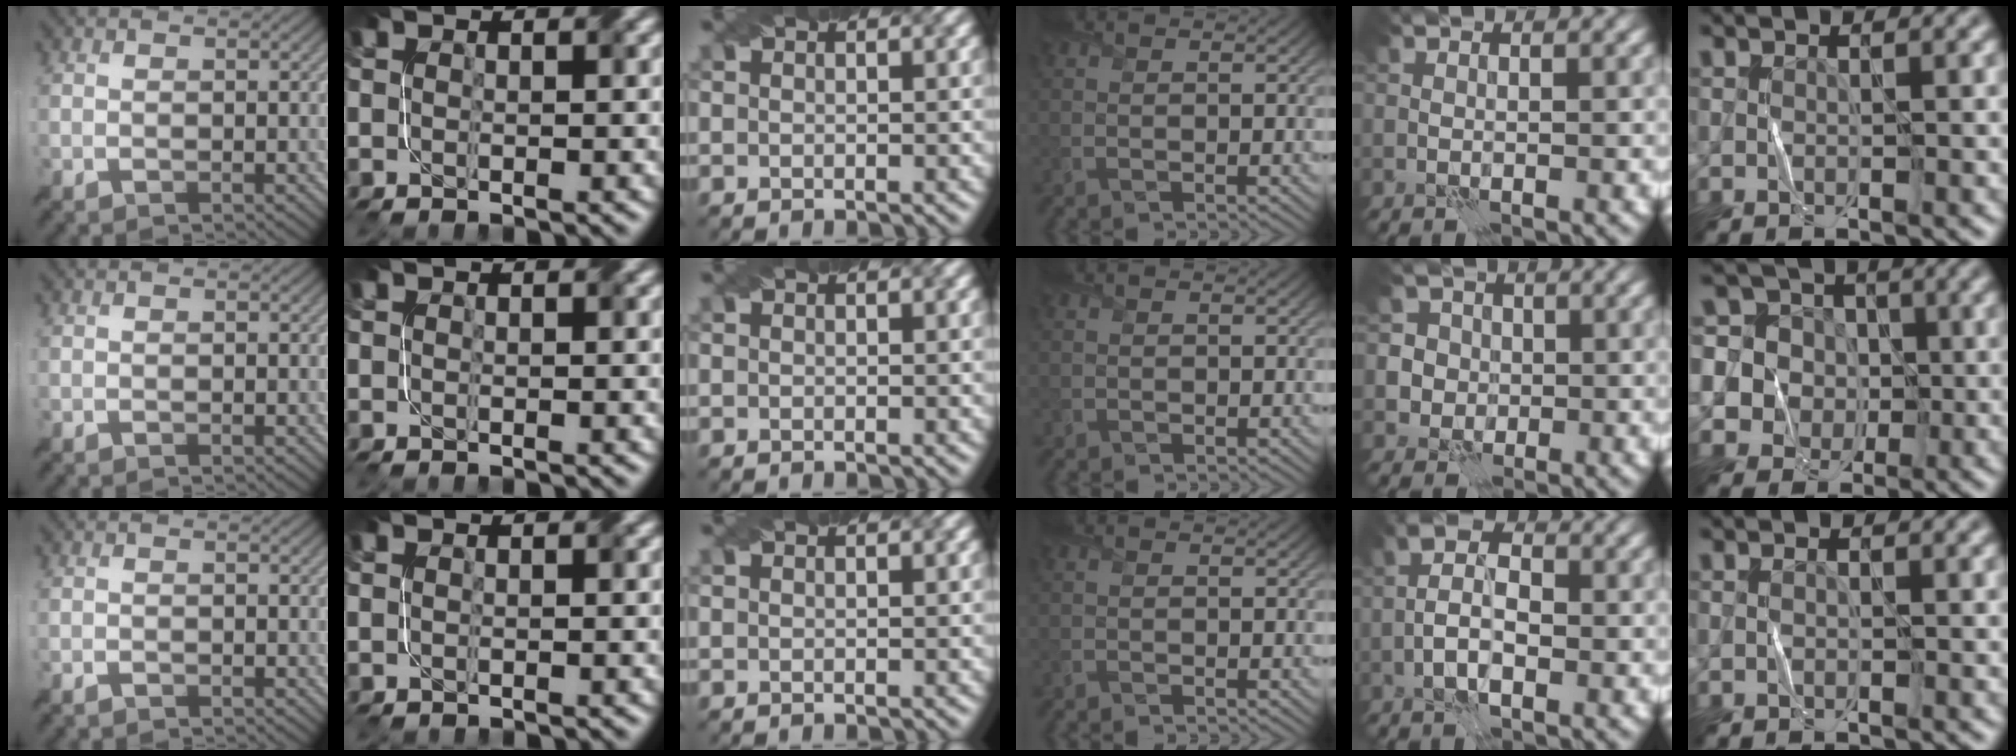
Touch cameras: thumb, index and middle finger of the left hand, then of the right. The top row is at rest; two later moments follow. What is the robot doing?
{"motion": "fold", "object": "bubble wrap"}